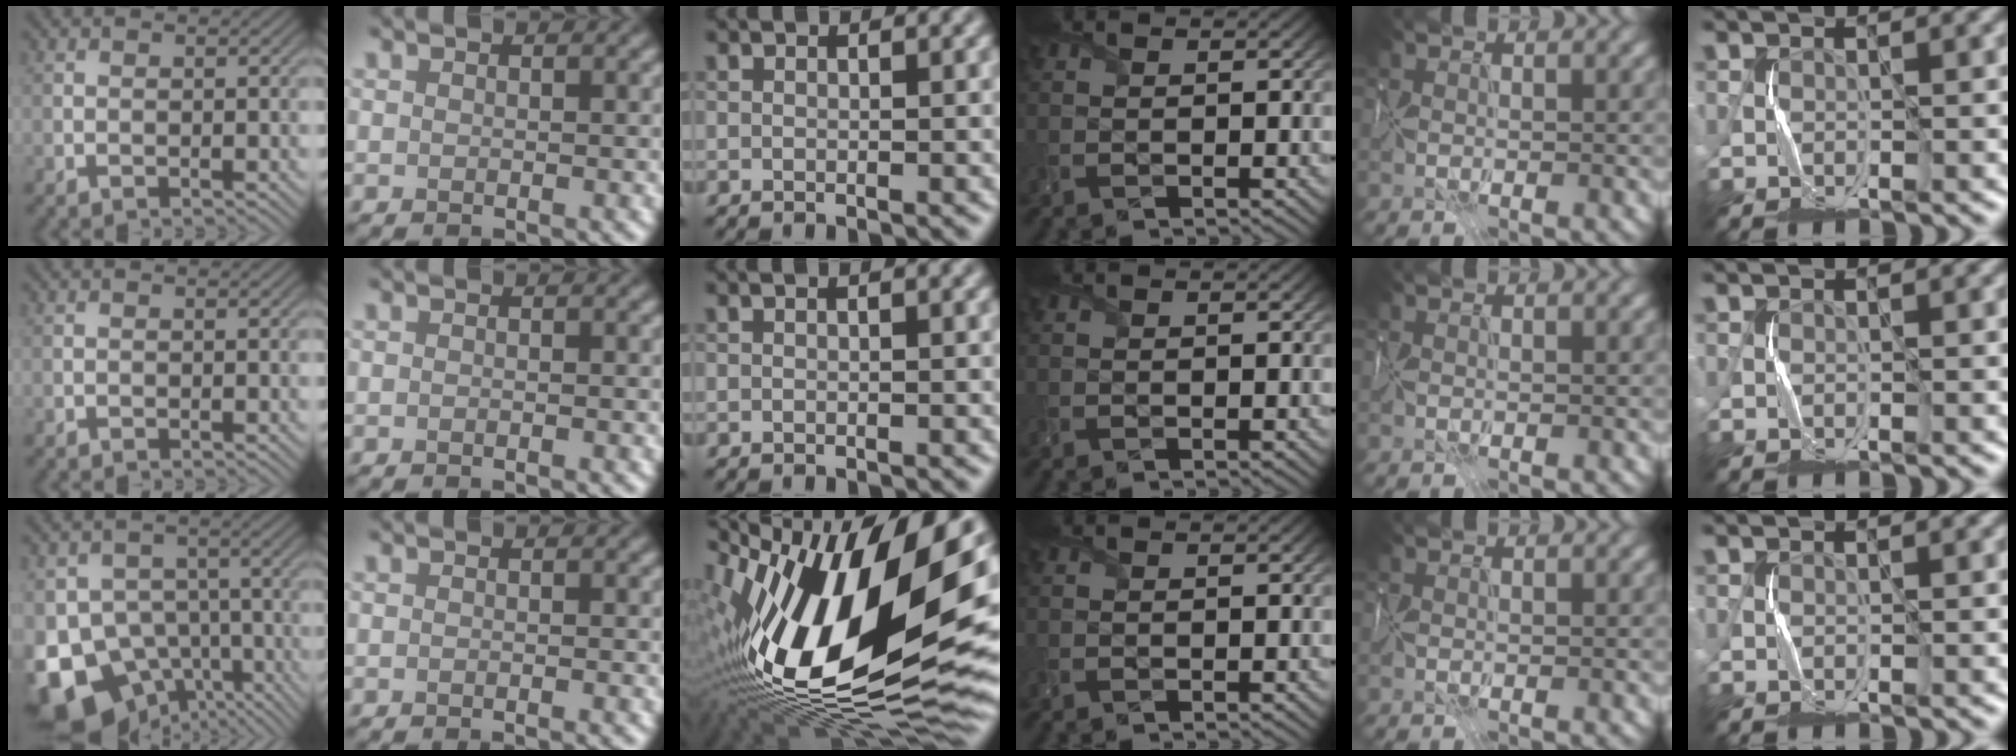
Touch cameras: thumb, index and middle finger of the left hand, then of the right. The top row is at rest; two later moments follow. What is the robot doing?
{"motion": "wrap", "object": "receipt paper"}